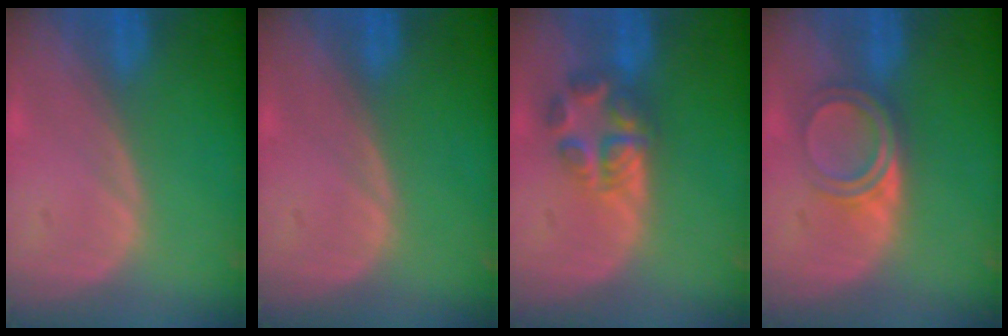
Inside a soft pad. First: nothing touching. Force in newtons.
{"total": 0.0}
{"total": 5.5, "press": 5.5, "slide": 0.9}
{"total": 4.9, "press": 4.3, "slide": 2.4}